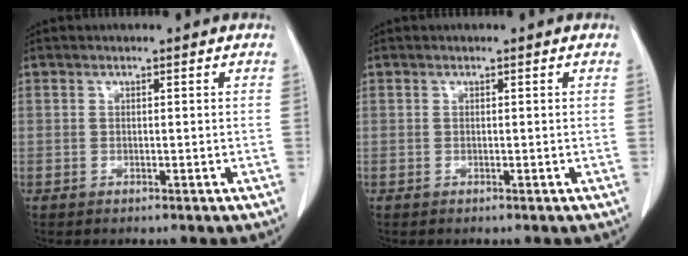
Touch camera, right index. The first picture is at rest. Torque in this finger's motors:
{"motor_torque": [-0.02, -0.02, 0.00, 0.00]}